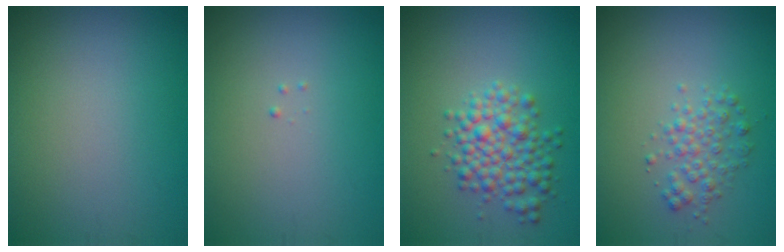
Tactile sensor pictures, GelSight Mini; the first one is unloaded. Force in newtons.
{"total": 0.0}
{"total": 4.3, "press": 4.3, "slide": 0.1}
{"total": 2.2, "press": 2.2, "slide": 0.0}